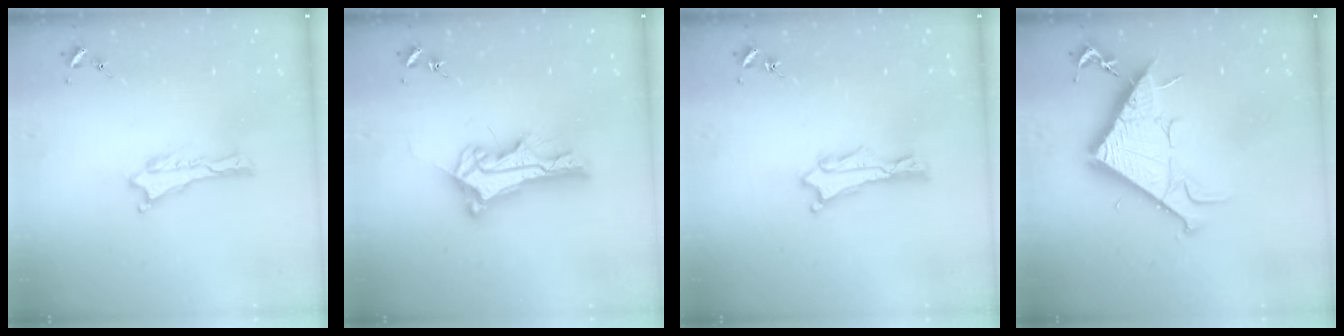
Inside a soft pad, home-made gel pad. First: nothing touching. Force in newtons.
{"total": 9.7, "press": 9.7, "slide": 0.8}
{"total": 1.0, "press": 1.0, "slide": 0.1}
{"total": 11.9, "press": 11.9, "slide": 0.2}